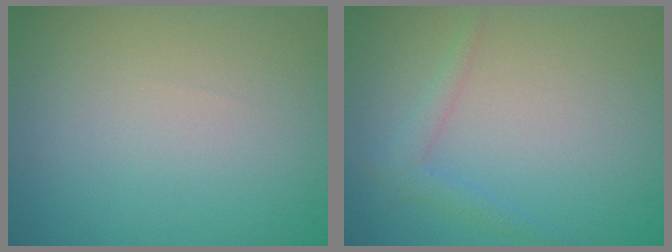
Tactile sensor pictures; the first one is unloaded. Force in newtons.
{"total": 1.6, "press": 1.6, "slide": 0.1}